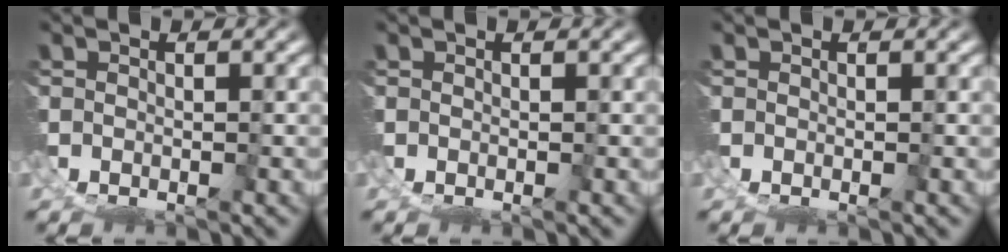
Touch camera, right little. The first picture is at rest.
{"total": 0.0}
{"total": 0.0}